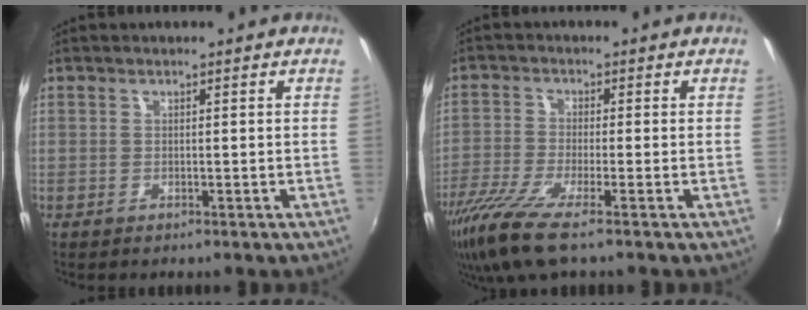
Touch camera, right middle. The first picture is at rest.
{"total": 9.4, "force": [-6.5, 0.8, 6.7], "torque": [-0.158, -0.036, -0.126]}